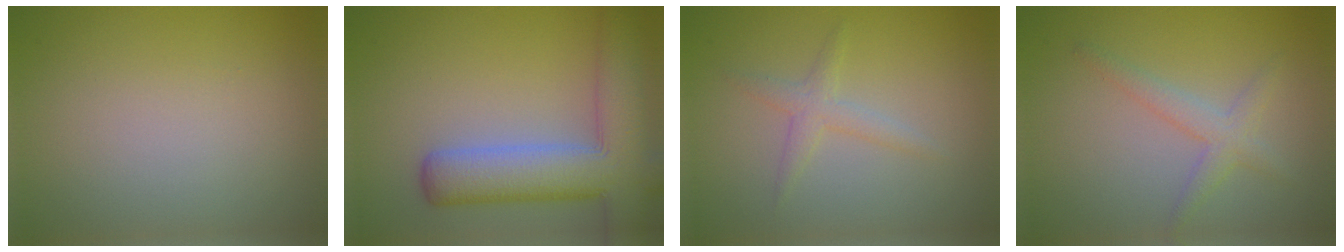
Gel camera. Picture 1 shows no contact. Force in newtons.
{"total": 8.8, "press": 8.8, "slide": 0.6}
{"total": 1.8, "press": 1.8, "slide": 0.1}
{"total": 2.2, "press": 2.2, "slide": 0.1}